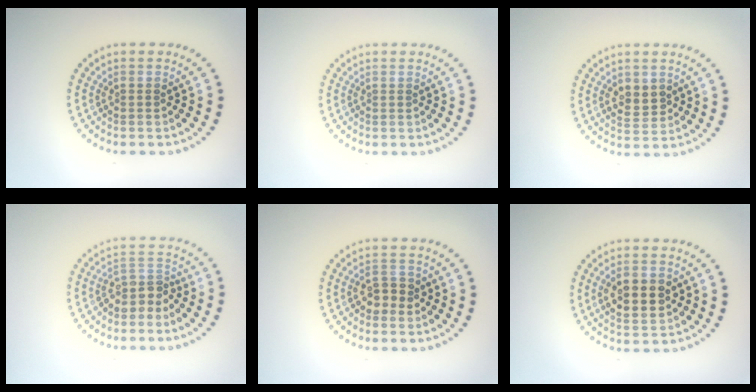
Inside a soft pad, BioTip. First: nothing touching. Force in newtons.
{"total": 0.0}
{"total": 2.4, "press": 2.4, "slide": 0.3}
{"total": 2.7, "press": 2.1, "slide": 1.7}
{"total": 2.1, "press": 2.1, "slide": 0.4}
{"total": 4.4, "press": 4.3, "slide": 0.2}